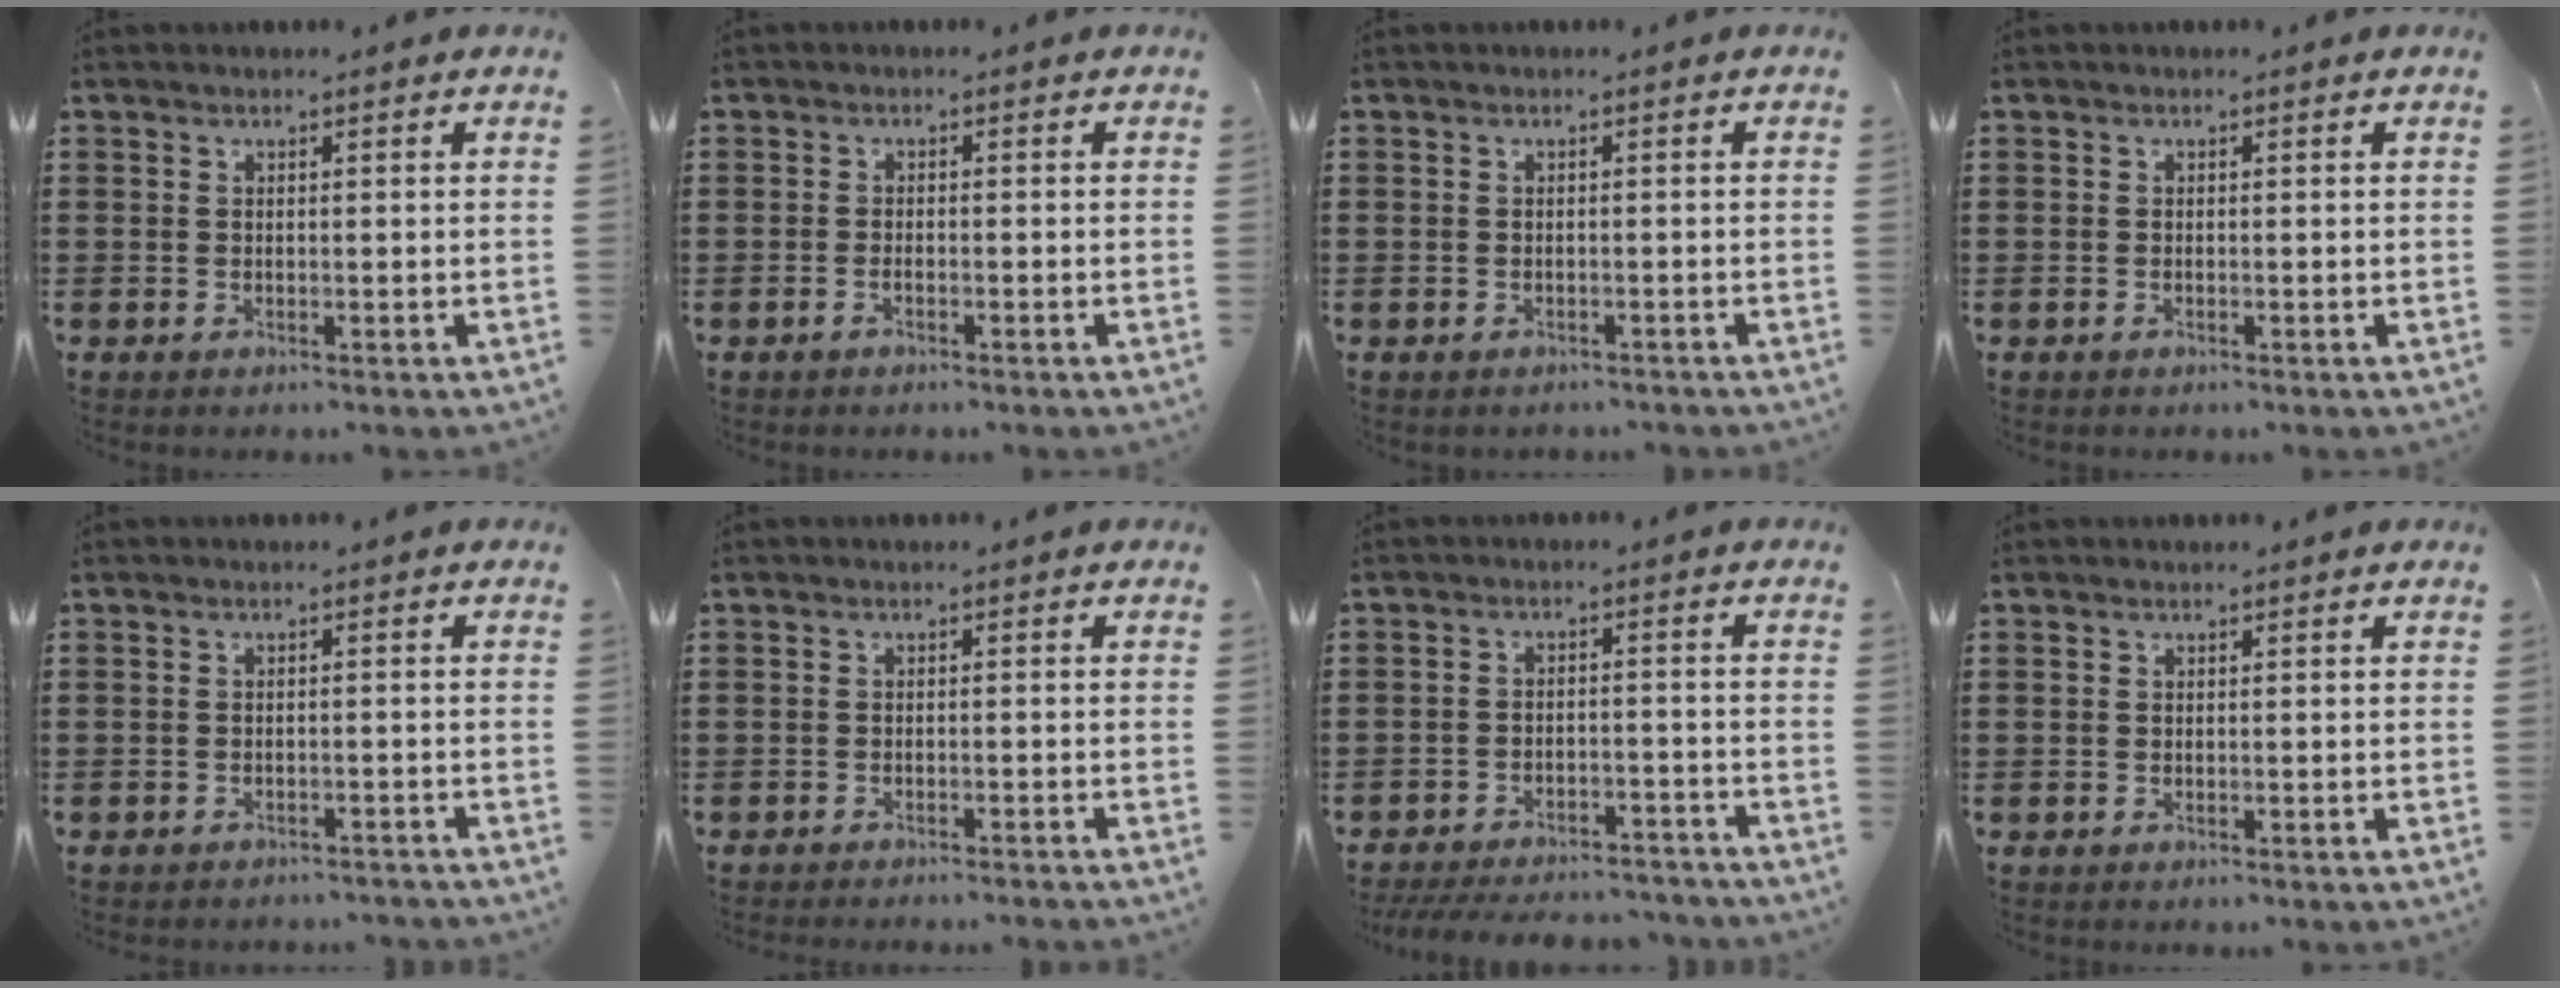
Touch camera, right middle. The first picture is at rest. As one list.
[{"total": 1.0, "force": [-0.7, 0.1, 0.6], "torque": [-0.016, -0.004, -0.012]}, {"total": 0.5, "force": [-0.5, 0.0, 0.1], "torque": [-0.005, -0.004, -0.009]}, {"total": 0.0}, {"total": 1.3, "force": [-1.3, 0.0, 0.1], "torque": [-0.007, -0.001, -0.027]}, {"total": 1.1, "force": [-1.1, -0.3, 0.2], "torque": [-0.005, -0.002, -0.021]}, {"total": 4.7, "force": [-4.5, 0.5, 1.0], "torque": [-0.024, -0.002, -0.092]}, {"total": 0.0}]